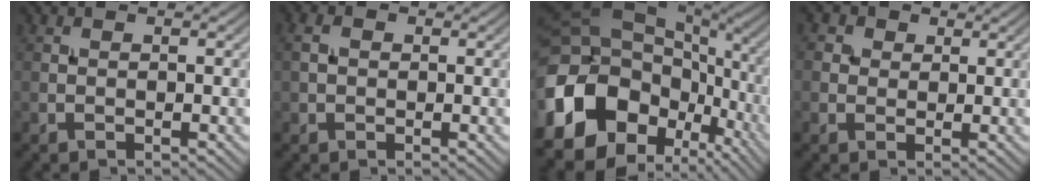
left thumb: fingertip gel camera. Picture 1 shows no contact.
{"total": 2.2, "force": [0.2, 1.7, 1.3], "torque": [-0.035, 0.004, 0.001]}
{"total": 18.5, "force": [-6.1, 13.8, 10.8], "torque": [-0.265, -0.024, -0.098]}
{"total": 3.4, "force": [1.4, 2.9, 1.2], "torque": [-0.043, -0.001, 0.017]}